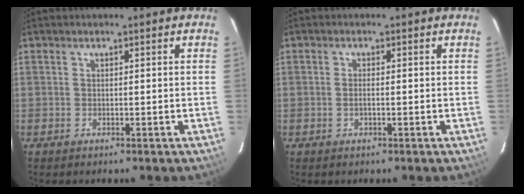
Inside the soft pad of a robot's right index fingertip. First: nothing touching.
{"total": 1.4, "force": [-0.3, 0.4, 1.3], "torque": [-0.029, 0.002, -0.007]}